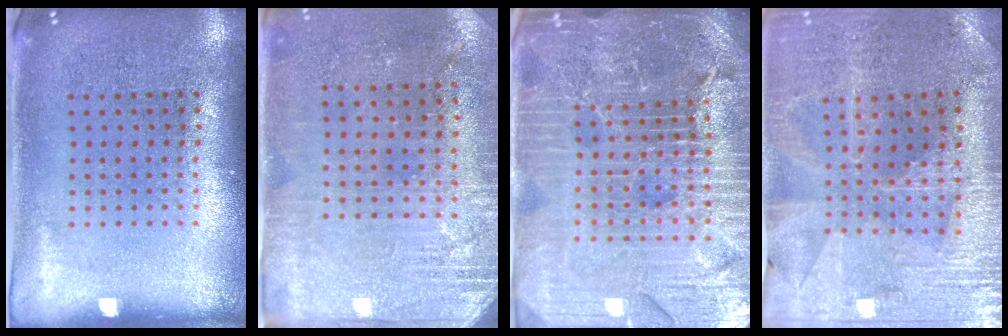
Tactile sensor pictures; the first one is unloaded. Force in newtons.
{"total": 2.8, "press": 2.6, "slide": 1.0}
{"total": 5.9, "press": 5.2, "slide": 2.7}
{"total": 1.7, "press": 1.7, "slide": 0.3}